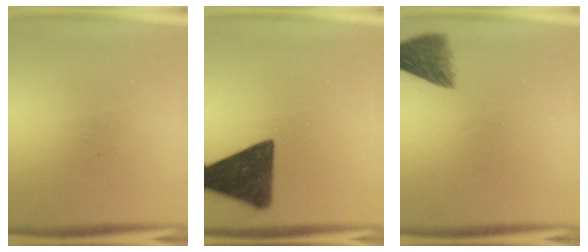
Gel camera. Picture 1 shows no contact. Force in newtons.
{"total": 14.4}
{"total": 5.0}